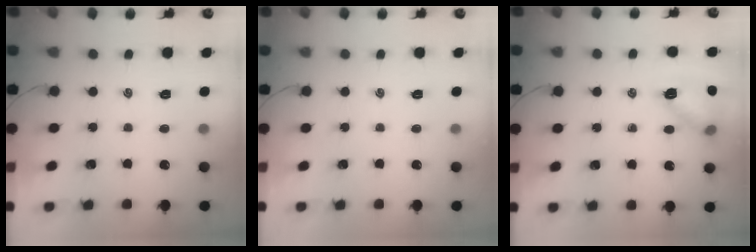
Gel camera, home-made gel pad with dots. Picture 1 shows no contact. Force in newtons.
{"total": 0.0}
{"total": 11.7, "press": 11.6, "slide": 1.5}